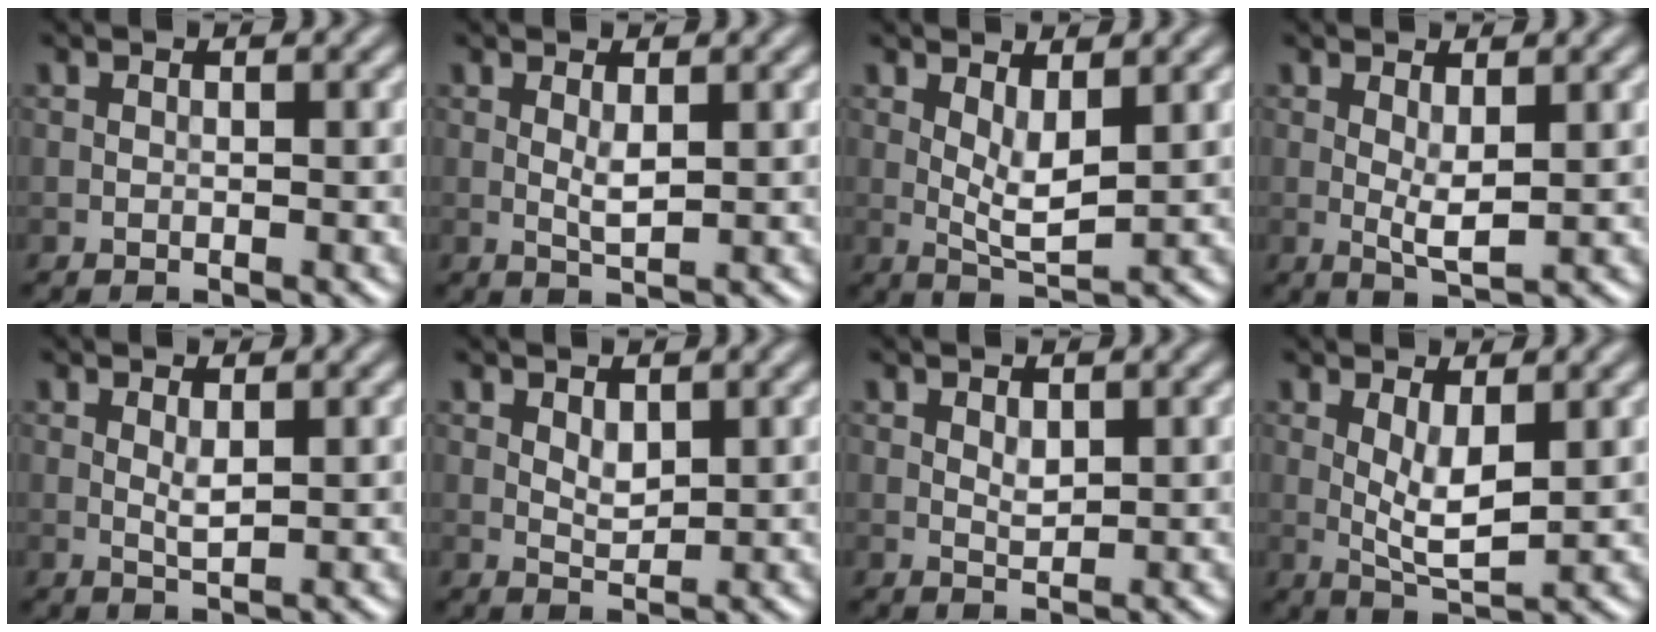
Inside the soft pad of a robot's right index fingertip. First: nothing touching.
{"total": 1.6, "force": [0.5, 0.4, 1.4], "torque": [-0.032, -0.004, 0.011]}
{"total": 3.1, "force": [1.0, 1.0, 2.8], "torque": [-0.057, -0.011, 0.021]}
{"total": 2.4, "force": [0.6, 0.6, 2.2], "torque": [-0.045, -0.007, 0.013]}
{"total": 1.3, "force": [0.5, 0.3, 1.2], "torque": [-0.027, -0.004, 0.010]}
{"total": 1.6, "force": [0.8, 0.9, 1.2], "torque": [-0.024, -0.004, 0.018]}
{"total": 1.2, "force": [0.6, 0.6, 0.9], "torque": [-0.018, -0.003, 0.013]}
{"total": 3.8, "force": [0.7, 1.2, 3.5], "torque": [-0.069, -0.007, 0.019]}